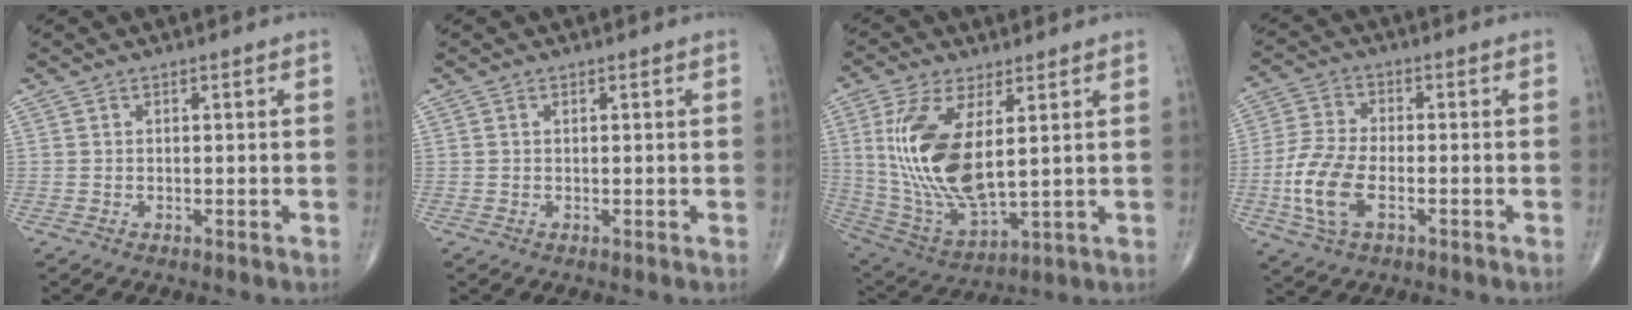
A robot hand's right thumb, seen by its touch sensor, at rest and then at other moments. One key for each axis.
{"total": 0.0}
{"total": 17.8, "fx": 3.5, "fy": 7.7, "fz": 15.7, "tx": -0.326, "ty": -0.025, "tz": 0.081}
{"total": 10.2, "fx": -3.0, "fy": 5.2, "fz": 8.2, "tx": -0.186, "ty": 0.008, "tz": -0.060}